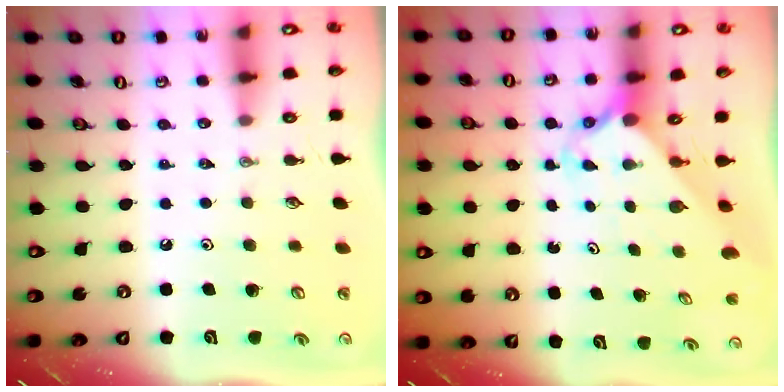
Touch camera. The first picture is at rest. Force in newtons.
{"total": 2.1, "press": 2.1, "slide": 0.1}